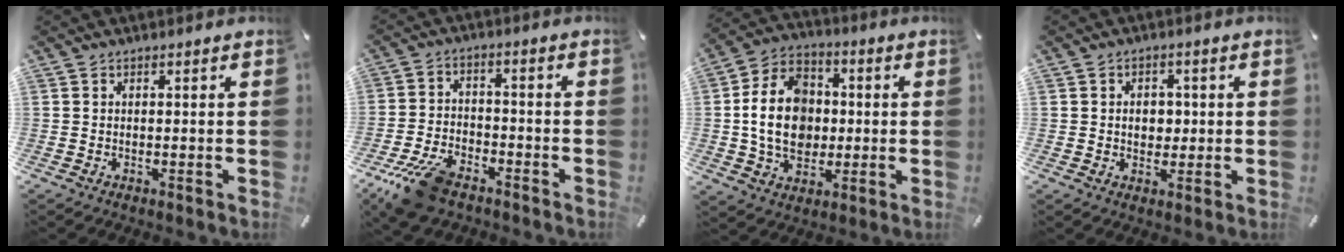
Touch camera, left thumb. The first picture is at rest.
{"total": 11.7, "force": [-8.0, 5.4, 6.6], "torque": [-0.134, 0.037, -0.150]}
{"total": 14.6, "force": [-0.5, 11.4, 9.1], "torque": [-0.195, 0.014, -0.012]}
{"total": 4.5, "force": [0.1, 3.5, 2.7], "torque": [-0.032, -0.003, -0.005]}